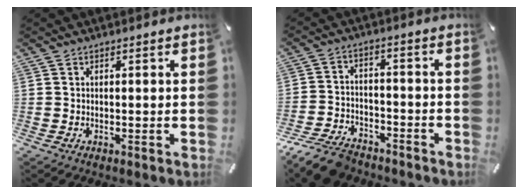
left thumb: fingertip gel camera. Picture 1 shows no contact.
{"total": 9.9, "force": [-8.0, 4.4, 3.7], "torque": [-0.068, 0.042, -0.151]}